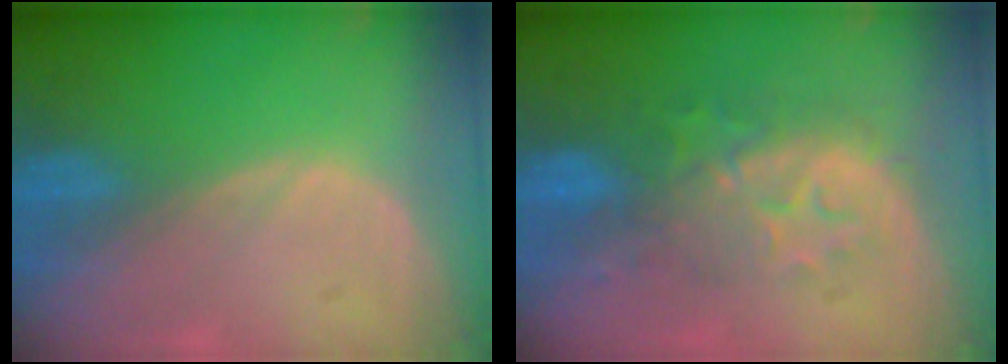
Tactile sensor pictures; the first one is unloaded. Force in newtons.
{"total": 8.4, "press": 8.3, "slide": 1.3}